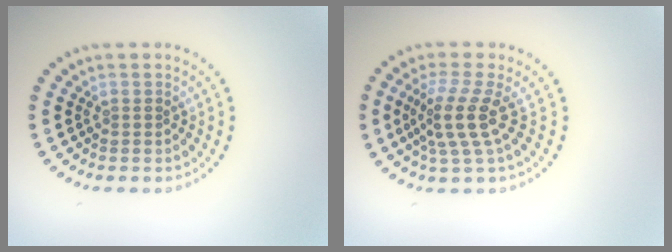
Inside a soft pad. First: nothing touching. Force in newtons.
{"total": 3.7, "press": 2.7, "slide": 2.5}